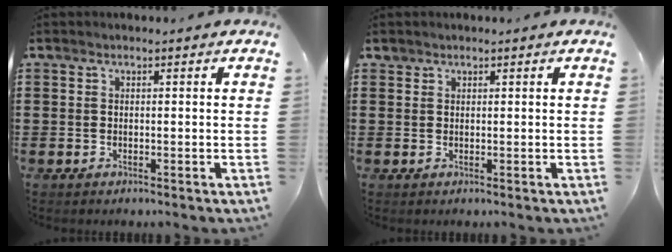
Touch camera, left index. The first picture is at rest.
{"total": 0.8, "force": [0.7, 0.4, 0.1], "torque": [-0.005, 0.003, 0.014]}